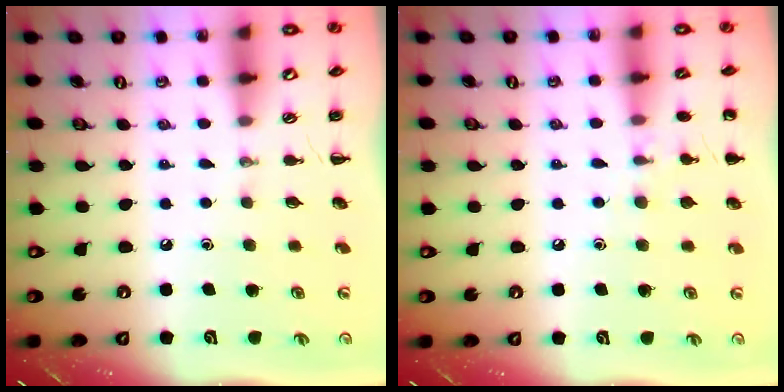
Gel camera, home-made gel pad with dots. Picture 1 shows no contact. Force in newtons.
{"total": 7.0, "press": 6.8, "slide": 1.9}